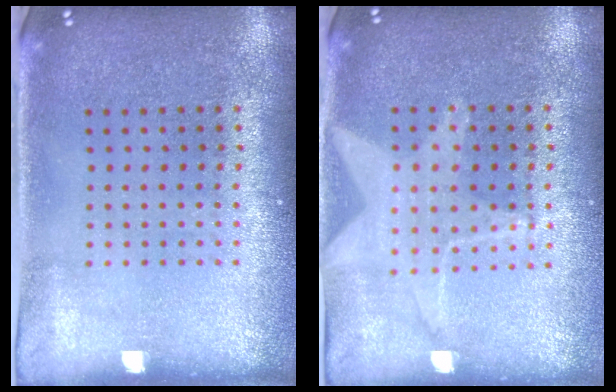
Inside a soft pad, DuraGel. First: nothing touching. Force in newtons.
{"total": 1.5, "press": 1.4, "slide": 0.5}